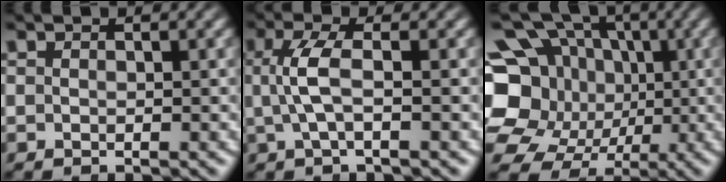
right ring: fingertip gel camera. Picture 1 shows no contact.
{"total": 3.1, "force": [-0.1, 0.9, 2.9], "torque": [-0.073, 0.001, 0.001]}
{"total": 15.3, "force": [-0.3, 13.2, 7.8], "torque": [-0.152, -0.052, 0.005]}